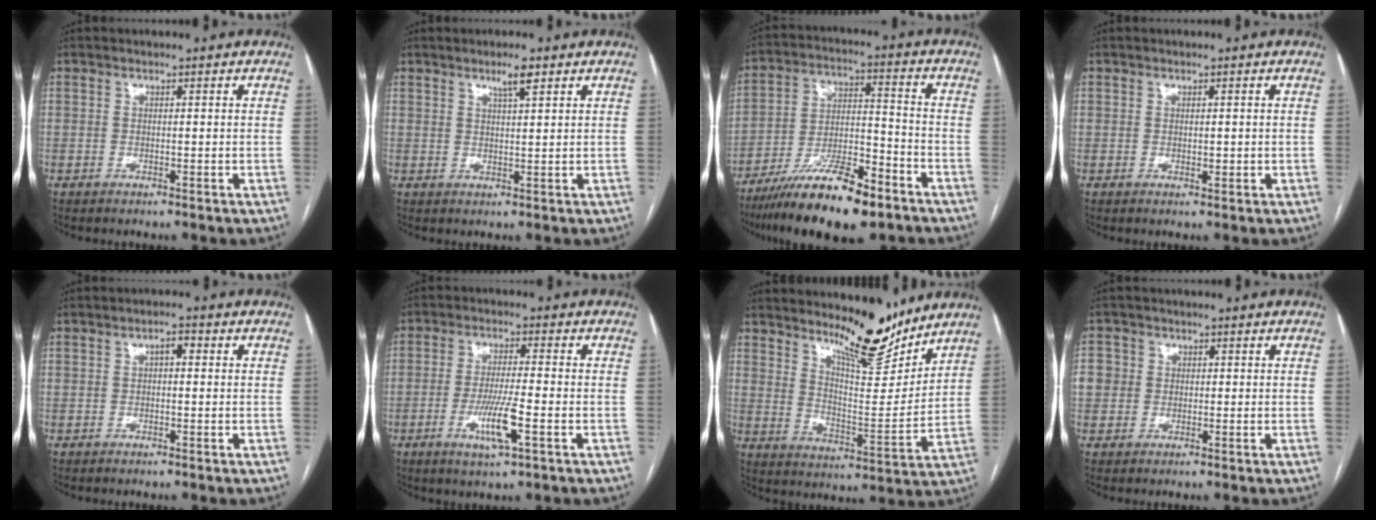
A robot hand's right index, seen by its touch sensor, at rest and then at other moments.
{"total": 2.9, "force": [1.9, 0.2, 2.2], "torque": [-0.041, -0.001, 0.033]}
{"total": 15.9, "force": [-11.0, 3.5, 10.9], "torque": [-0.200, -0.012, -0.192]}
{"total": 1.1, "force": [-0.1, 0.7, 0.9], "torque": [-0.008, -0.001, 0.000]}
{"total": 1.7, "force": [0.3, 0.8, 1.5], "torque": [-0.023, 0.009, 0.003]}
{"total": 7.4, "force": [-2.7, 0.3, 6.8], "torque": [-0.132, -0.013, -0.049]}
{"total": 11.4, "force": [9.8, 2.1, 5.3], "torque": [-0.084, -0.027, 0.164]}
{"total": 4.3, "force": [0.2, 4.1, 1.0], "torque": [-0.021, 0.018, 0.004]}